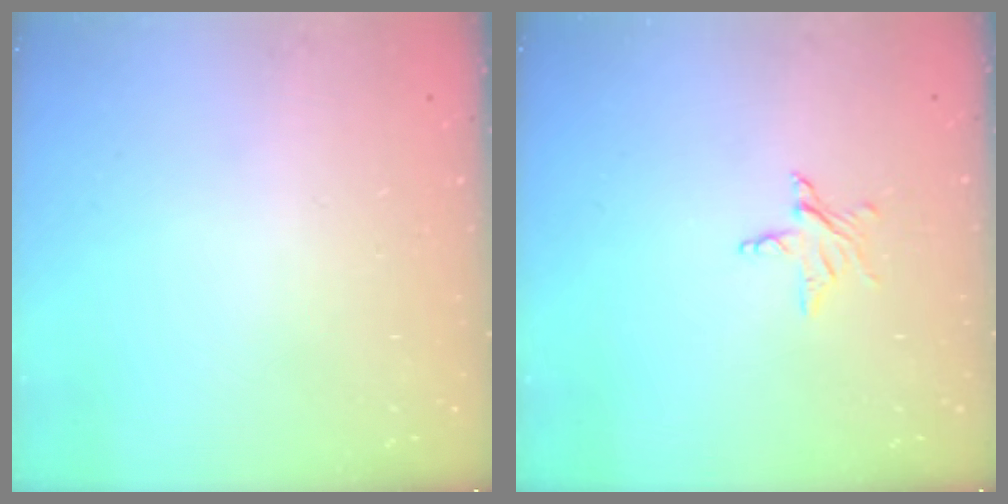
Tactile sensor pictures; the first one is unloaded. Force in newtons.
{"total": 4.8, "press": 4.8, "slide": 0.4}